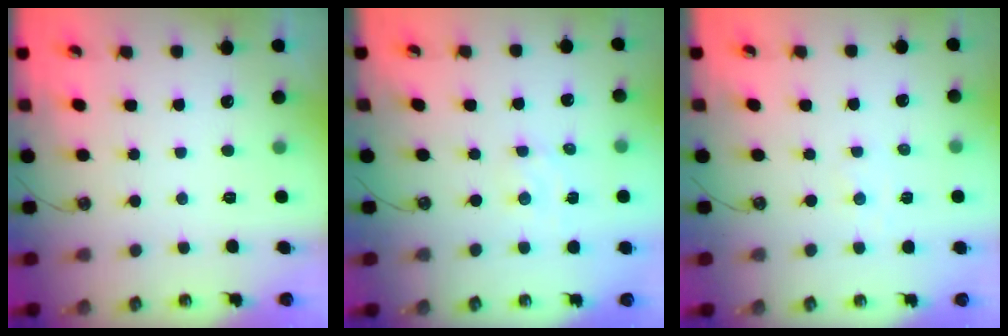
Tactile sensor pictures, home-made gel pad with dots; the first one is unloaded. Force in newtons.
{"total": 2.6, "press": 2.6, "slide": 0.3}
{"total": 1.4, "press": 1.4, "slide": 0.2}